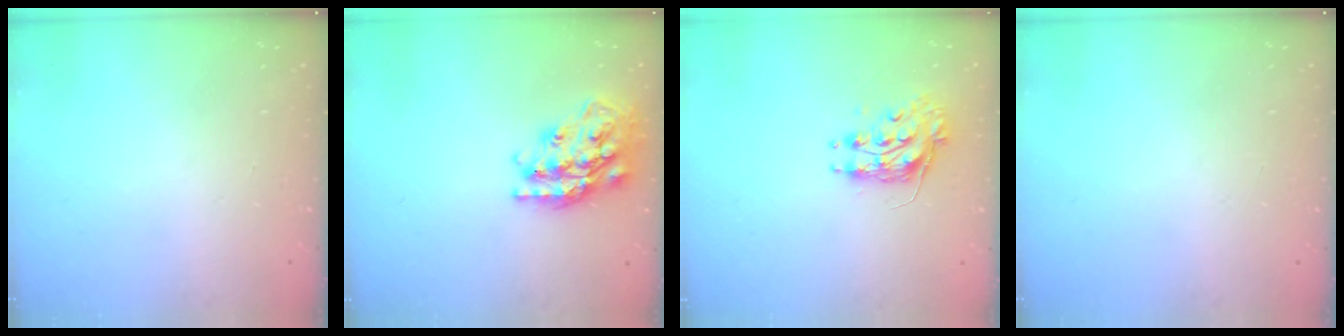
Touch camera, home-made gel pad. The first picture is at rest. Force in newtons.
{"total": 22.6, "press": 22.5, "slide": 1.7}
{"total": 8.3, "press": 8.3, "slide": 0.2}
{"total": 0.0}